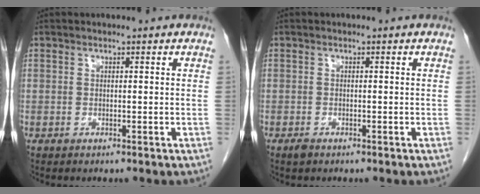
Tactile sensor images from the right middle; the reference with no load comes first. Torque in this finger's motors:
{"motor_torque": [-0.38, -0.02, 0.00, -0.01]}